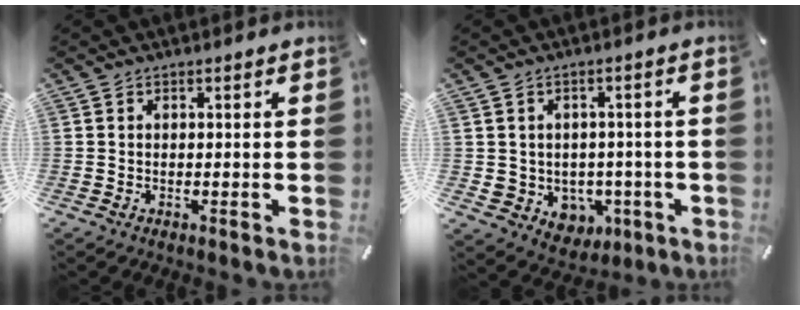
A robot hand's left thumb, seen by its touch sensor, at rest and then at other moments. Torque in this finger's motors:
{"motor_torque": [0.89, 0.90, 0.10, 0.09, 0.00]}